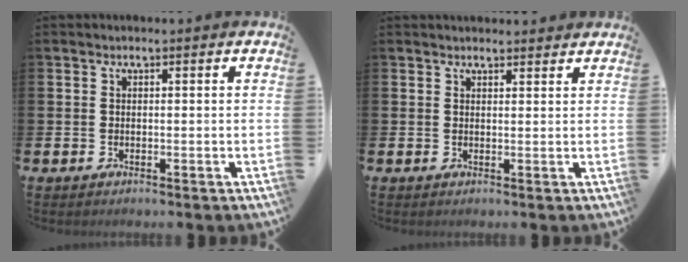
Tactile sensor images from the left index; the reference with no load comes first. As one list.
[{"total": 1.6, "force": [1.6, 0.3, 0.0], "torque": [0.006, -0.006, 0.027]}]